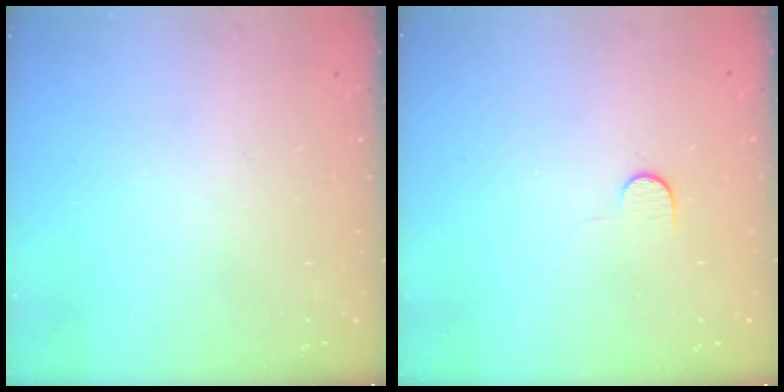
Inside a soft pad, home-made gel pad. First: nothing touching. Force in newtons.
{"total": 5.4, "press": 5.4, "slide": 0.6}